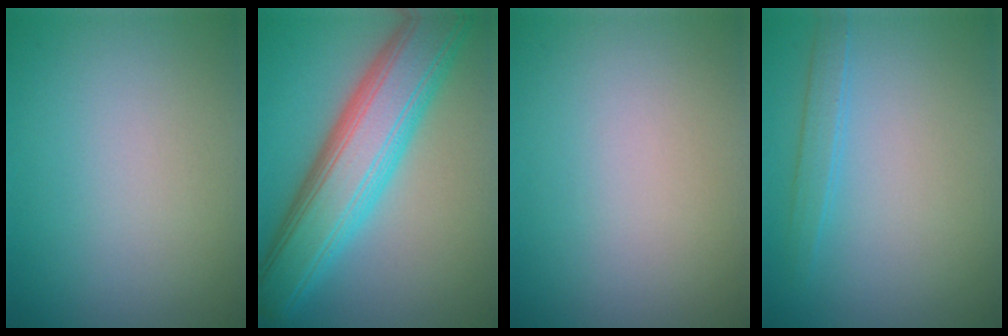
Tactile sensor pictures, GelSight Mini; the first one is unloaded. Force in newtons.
{"total": 10.2, "press": 10.2, "slide": 0.4}
{"total": 0.0}
{"total": 1.5, "press": 1.5, "slide": 0.0}